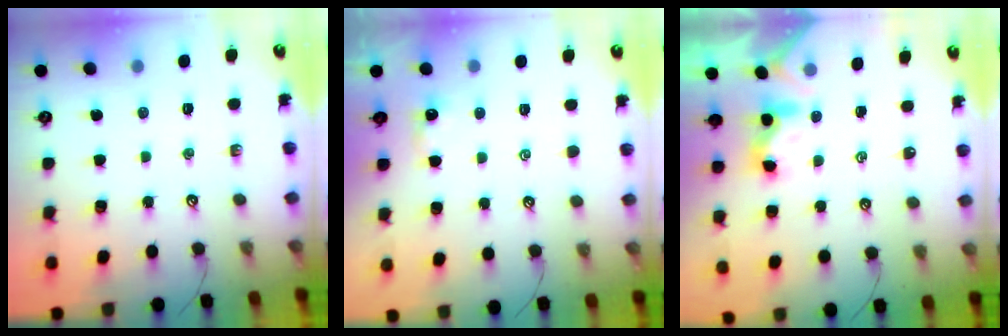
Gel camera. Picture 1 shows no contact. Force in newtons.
{"total": 3.6, "press": 3.6, "slide": 0.1}
{"total": 2.3, "press": 2.3, "slide": 0.3}